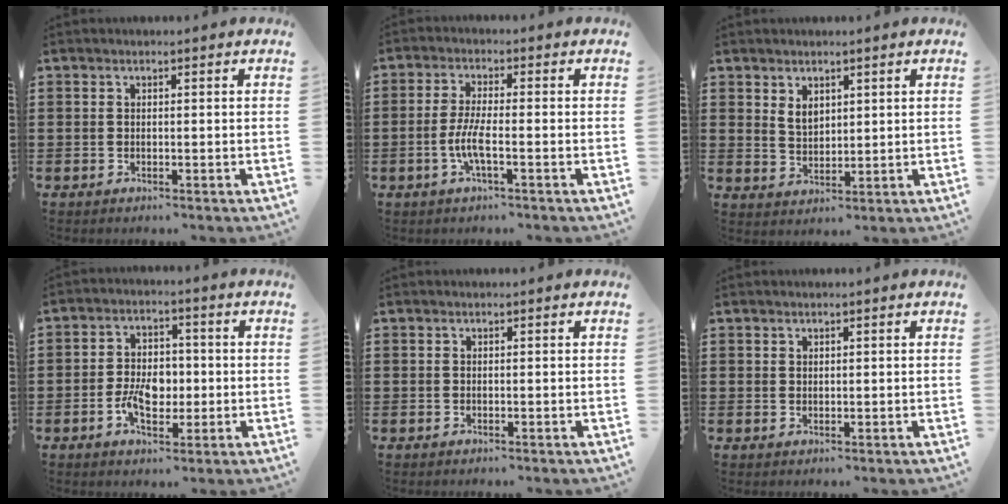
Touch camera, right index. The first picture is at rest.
{"total": 4.7, "force": [-1.7, 0.8, 4.3], "torque": [-0.101, -0.007, -0.040]}
{"total": 2.9, "force": [1.8, 1.8, 1.4], "torque": [-0.024, 0.002, 0.033]}
{"total": 6.2, "force": [-1.3, 3.9, 4.7], "torque": [-0.092, 0.002, -0.028]}
{"total": 0.0}
{"total": 0.9, "force": [0.7, 0.5, 0.2], "torque": [-0.004, 0.003, 0.013]}